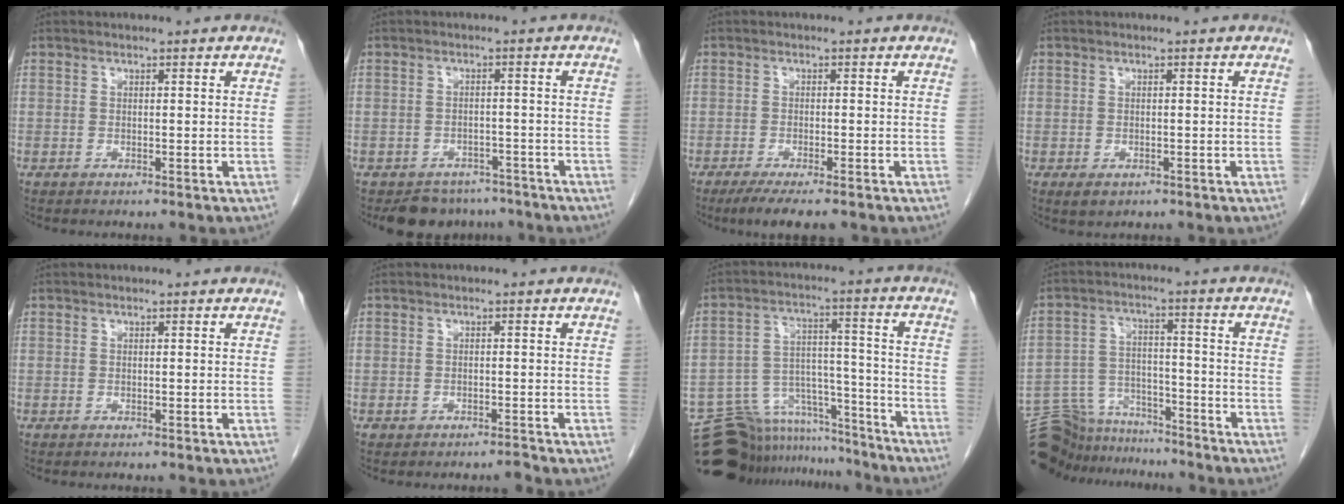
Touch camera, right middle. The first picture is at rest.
{"total": 6.0, "force": [-5.2, 3.0, 0.1], "torque": [0.011, 0.007, -0.071]}
{"total": 5.6, "force": [-4.2, 0.7, 3.7], "torque": [-0.057, -0.014, -0.064]}
{"total": 1.5, "force": [-0.7, 1.0, 0.8], "torque": [-0.012, 0.001, -0.001]}
{"total": 0.0}
{"total": 0.9, "force": [-0.8, 0.3, 0.3], "torque": [-0.001, 0.001, -0.013]}
{"total": 17.7, "force": [-16.3, 6.1, 3.0], "torque": [-0.055, 0.049, -0.240]}
{"total": 14.1, "force": [-13.1, 4.6, 2.4], "torque": [-0.054, 0.027, -0.210]}